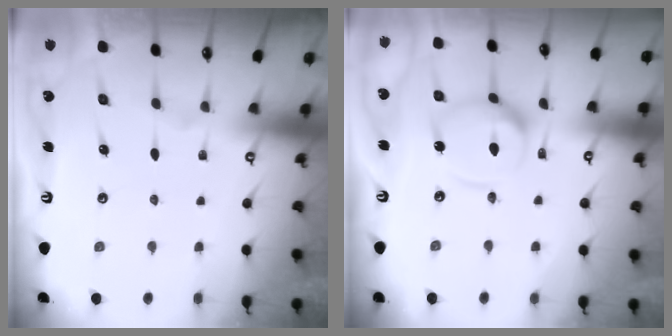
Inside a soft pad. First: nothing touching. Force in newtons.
{"total": 13.5, "press": 13.5, "slide": 1.3}